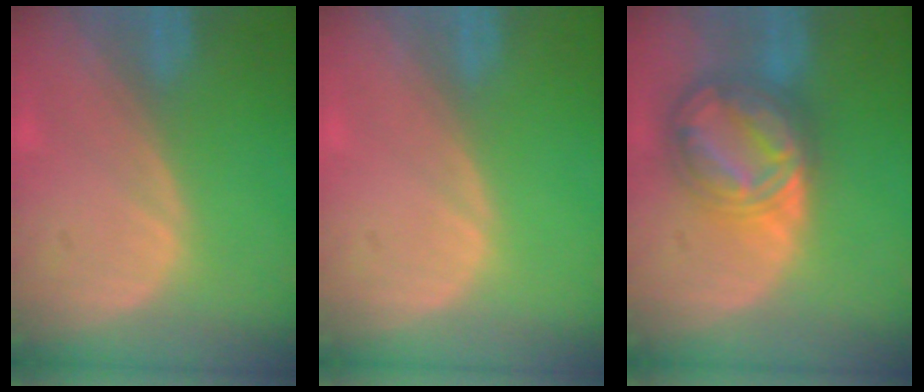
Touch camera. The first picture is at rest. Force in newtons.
{"total": 0.0}
{"total": 8.9, "press": 8.9, "slide": 0.8}